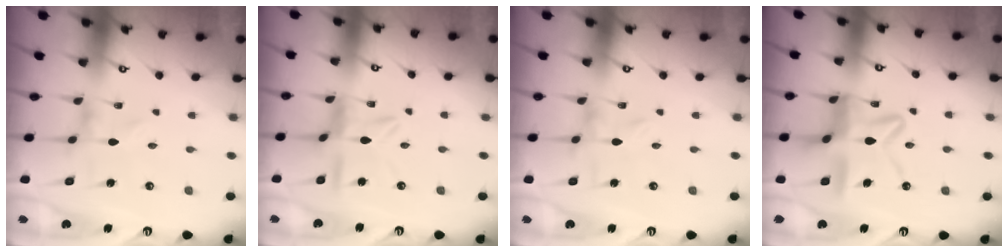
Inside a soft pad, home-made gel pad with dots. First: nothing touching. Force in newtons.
{"total": 6.9, "press": 6.9, "slide": 0.6}
{"total": 0.0}
{"total": 13.2, "press": 13.1, "slide": 1.0}